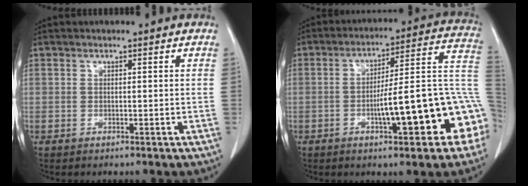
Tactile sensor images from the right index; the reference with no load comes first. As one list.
[{"total": 17.4, "force": [-5.1, 2.6, 16.5], "torque": [-0.151, 0.038, -0.063]}]